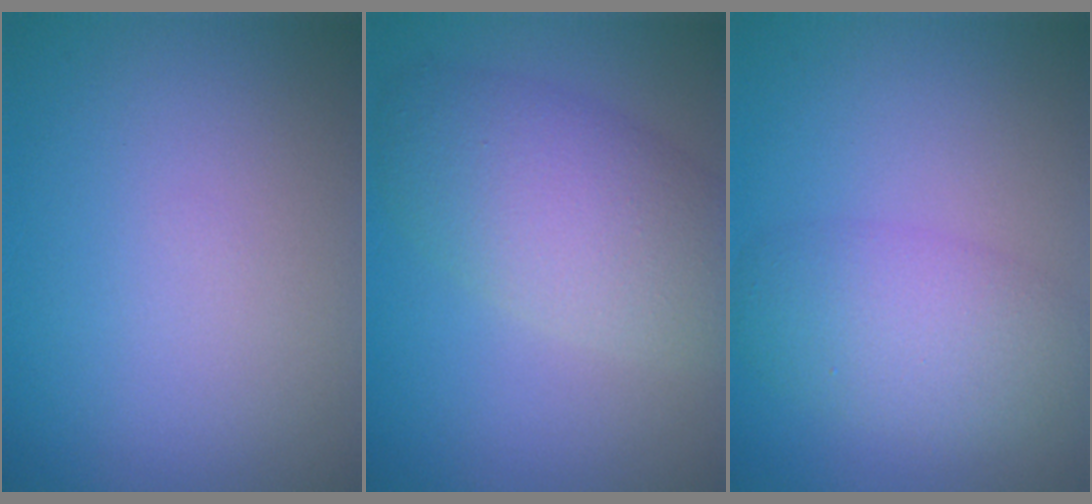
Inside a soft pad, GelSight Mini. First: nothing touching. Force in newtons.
{"total": 6.6, "press": 6.6, "slide": 0.4}
{"total": 4.6, "press": 4.6, "slide": 0.2}